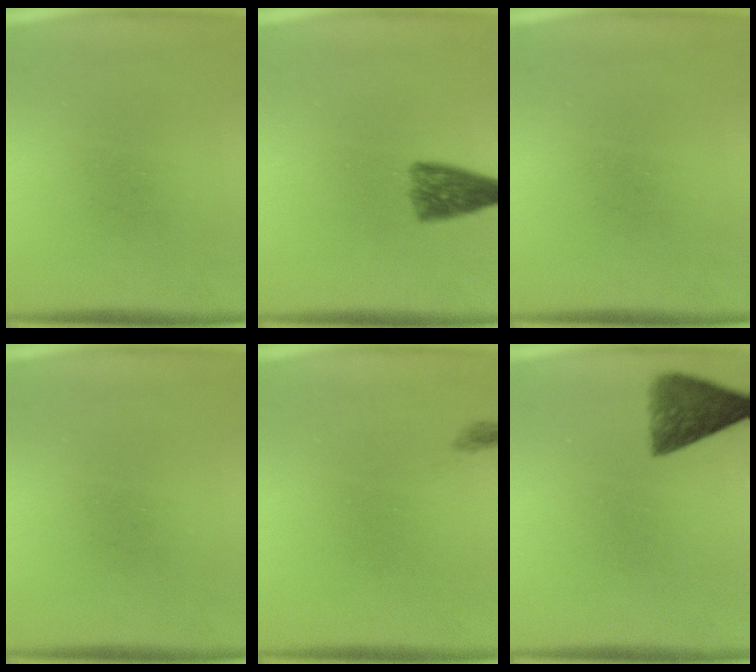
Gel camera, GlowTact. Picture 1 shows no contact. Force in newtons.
{"total": 5.1}
{"total": 0.0}
{"total": 0.0}
{"total": 0.7}
{"total": 6.5}